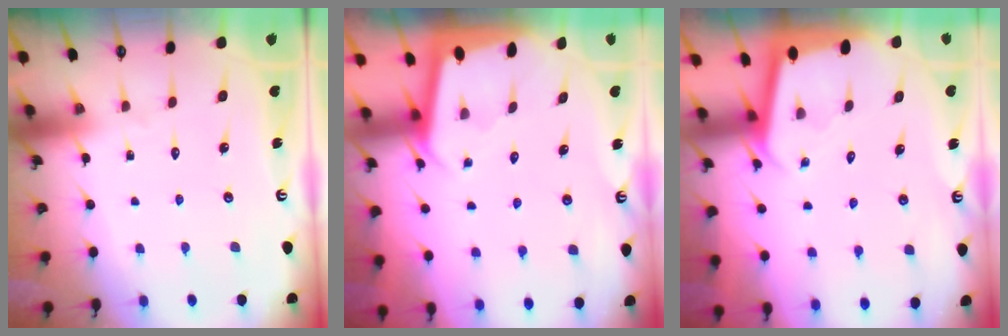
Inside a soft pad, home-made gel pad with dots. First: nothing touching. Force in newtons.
{"total": 1.9, "press": 1.9, "slide": 0.1}
{"total": 1.9, "press": 1.9, "slide": 0.1}